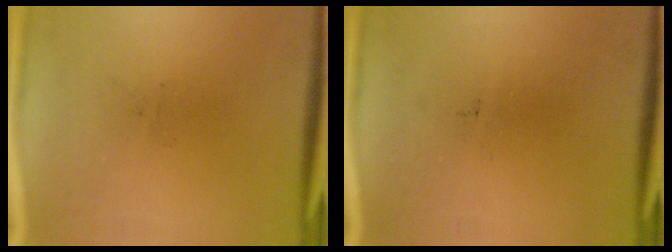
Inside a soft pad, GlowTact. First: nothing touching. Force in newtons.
{"total": 0.0}